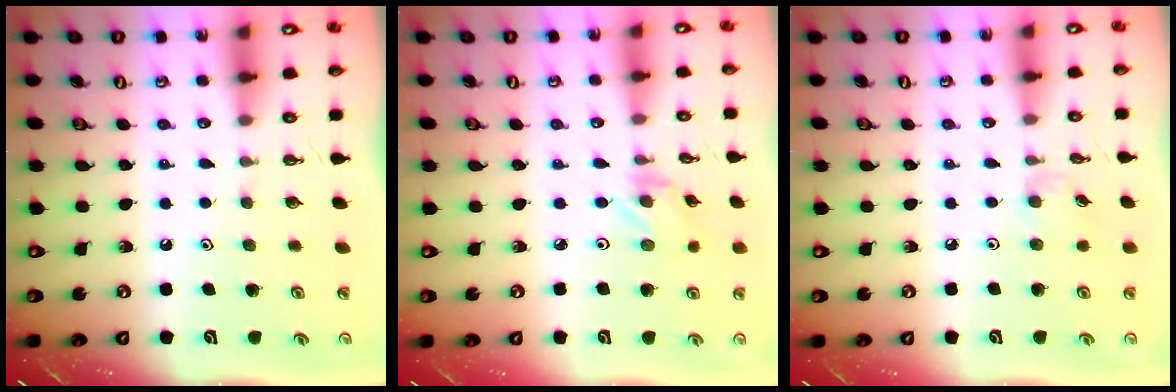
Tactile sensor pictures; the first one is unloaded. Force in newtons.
{"total": 1.1, "press": 1.0, "slide": 0.4}
{"total": 2.4, "press": 2.4, "slide": 0.5}